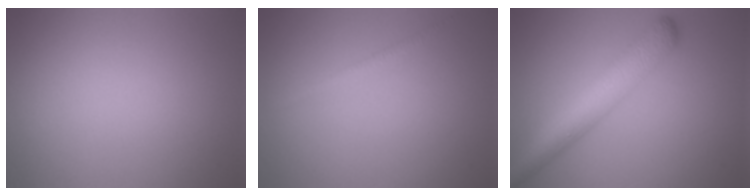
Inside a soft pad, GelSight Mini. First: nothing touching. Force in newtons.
{"total": 1.0, "press": 1.0, "slide": 0.1}
{"total": 5.6, "press": 5.6, "slide": 0.1}